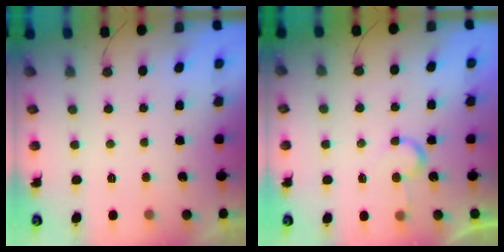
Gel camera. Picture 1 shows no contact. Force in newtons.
{"total": 5.0, "press": 5.0, "slide": 0.5}